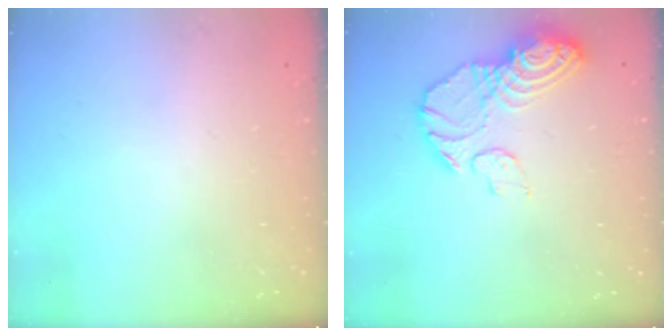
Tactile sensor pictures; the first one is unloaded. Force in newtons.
{"total": 11.9, "press": 11.8, "slide": 1.0}